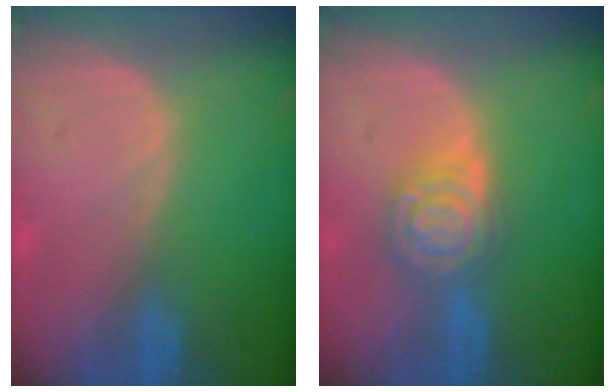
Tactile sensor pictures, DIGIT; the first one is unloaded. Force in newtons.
{"total": 6.2, "press": 6.2, "slide": 0.4}